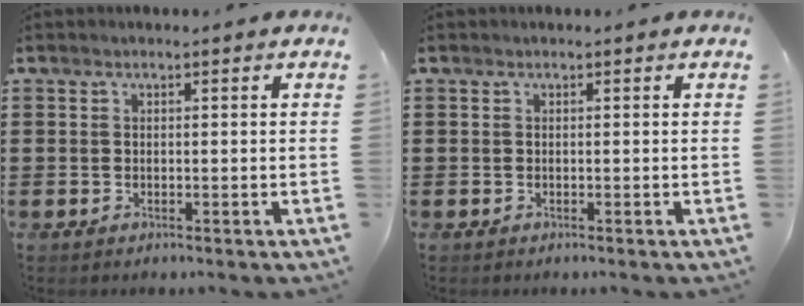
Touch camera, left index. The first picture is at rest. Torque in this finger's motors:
{"motor_torque": [0.00, 0.00, 0.00, 0.00]}